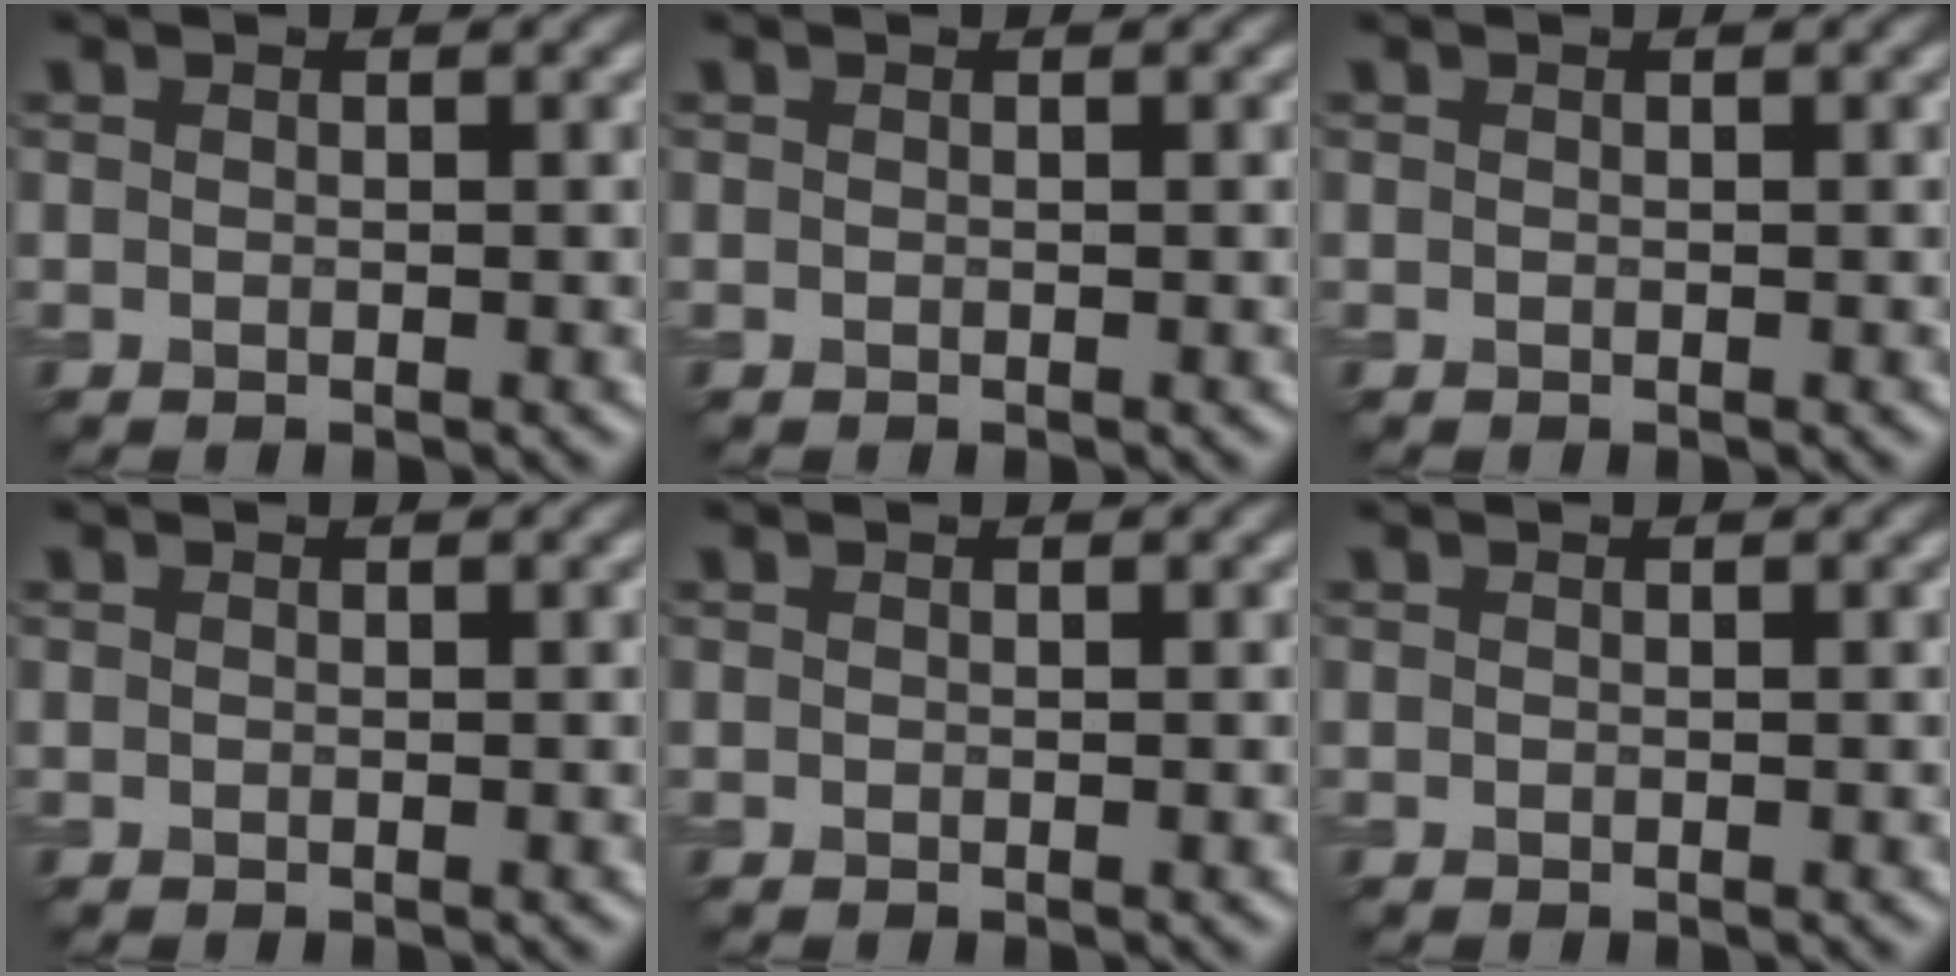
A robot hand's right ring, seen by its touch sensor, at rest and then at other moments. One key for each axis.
{"total": 0.0}
{"total": 0.0}
{"total": 0.0}
{"total": 0.0}
{"total": 0.0}